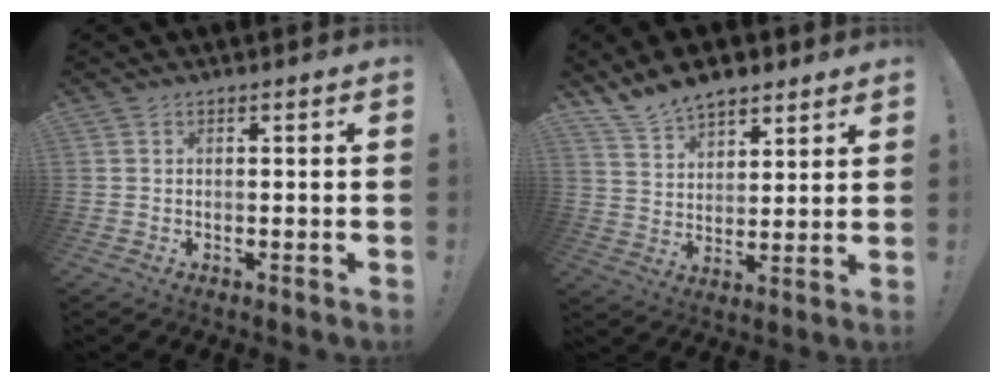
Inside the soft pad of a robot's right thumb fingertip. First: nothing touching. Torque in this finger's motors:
{"motor_torque": [0.69, 0.79, 0.12, 0.12, 0.00]}